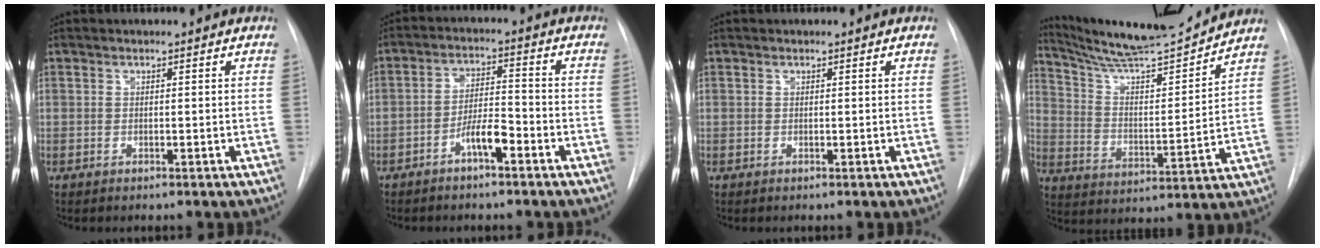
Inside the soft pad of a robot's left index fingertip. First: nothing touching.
{"total": 5.9, "force": [-4.7, 0.8, 3.5], "torque": [-0.069, 0.008, -0.079]}
{"total": 0.0}
{"total": 15.1, "force": [14.3, 0.1, 4.8], "torque": [-0.087, -0.021, 0.232]}